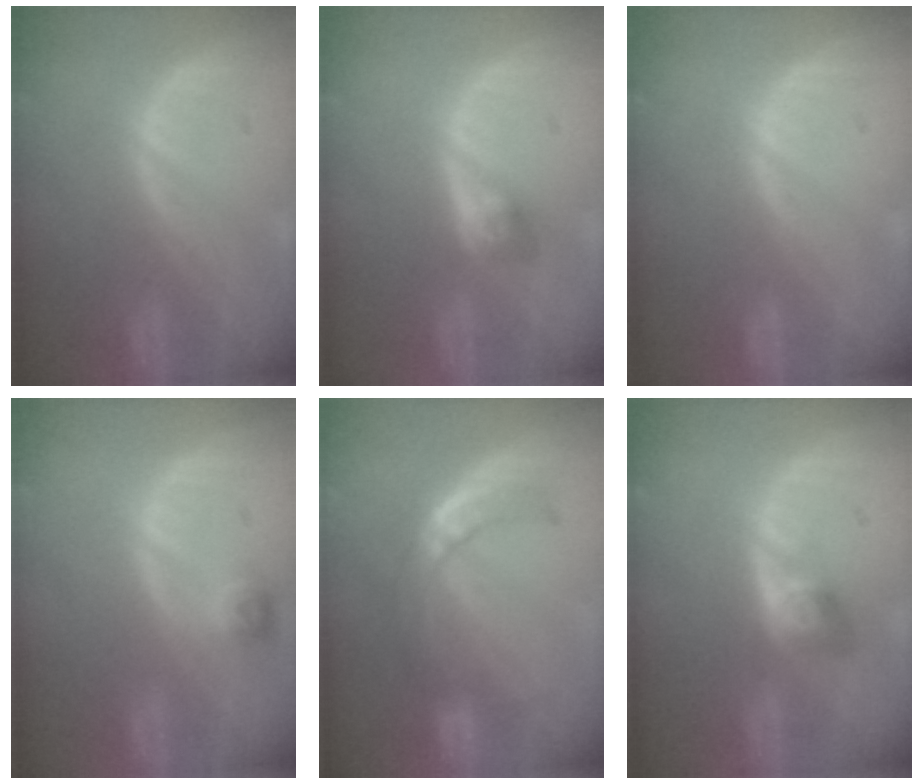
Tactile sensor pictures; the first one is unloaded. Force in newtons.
{"total": 3.0, "press": 2.6, "slide": 1.5}
{"total": 0.0}
{"total": 2.4, "press": 2.2, "slide": 0.9}
{"total": 7.8, "press": 6.5, "slide": 4.3}
{"total": 3.4, "press": 3.4, "slide": 0.2}